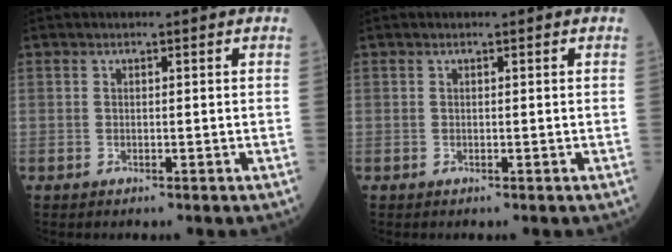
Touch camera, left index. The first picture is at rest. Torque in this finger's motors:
{"motor_torque": [-0.37, 0.56, 0.00, 0.00]}